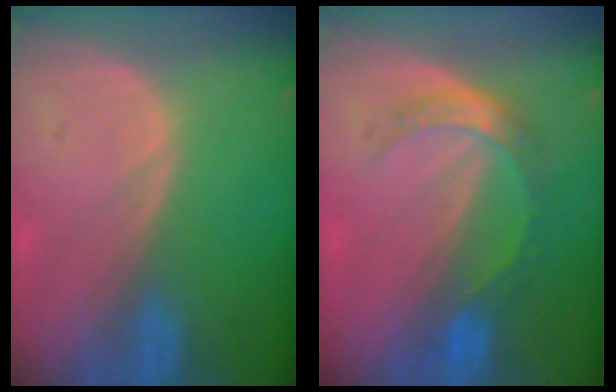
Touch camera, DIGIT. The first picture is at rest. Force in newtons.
{"total": 5.3, "press": 4.8, "slide": 2.2}